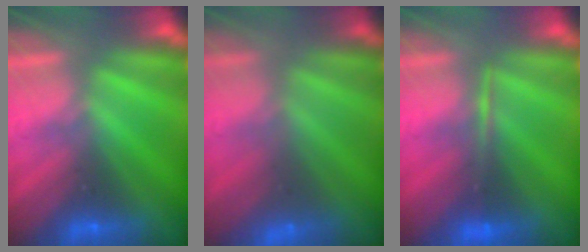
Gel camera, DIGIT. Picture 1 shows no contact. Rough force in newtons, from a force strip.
{"total": 2.9}
{"total": 1.3}